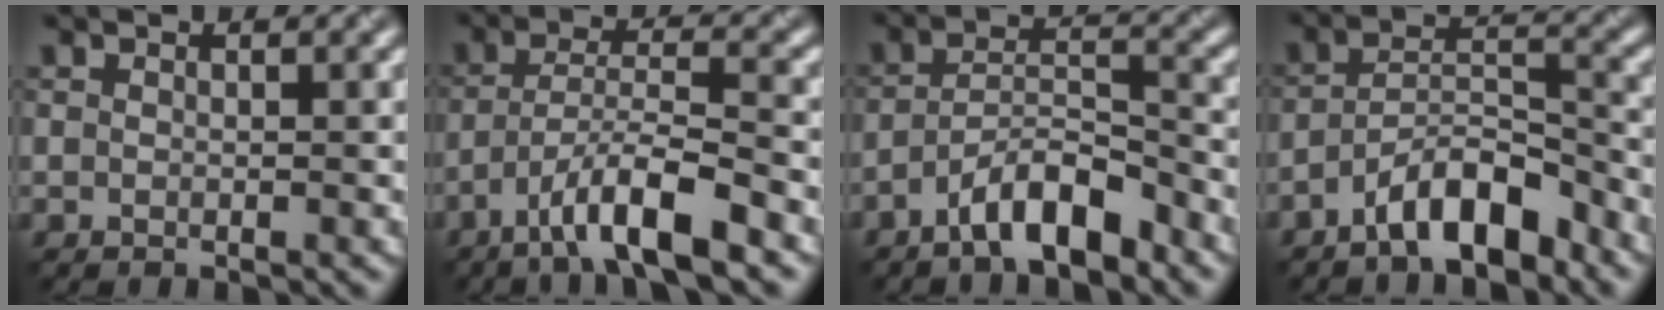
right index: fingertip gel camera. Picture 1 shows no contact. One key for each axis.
{"total": 6.7, "fx": -4.0, "fy": 1.2, "fz": 5.2, "tx": -0.088, "ty": 0.010, "tz": -0.076}
{"total": 5.5, "fx": -3.7, "fy": 1.5, "fz": 3.8, "tx": -0.062, "ty": 0.009, "tz": -0.069}
{"total": 6.1, "fx": -4.2, "fy": 1.9, "fz": 4.1, "tx": -0.066, "ty": 0.011, "tz": -0.075}